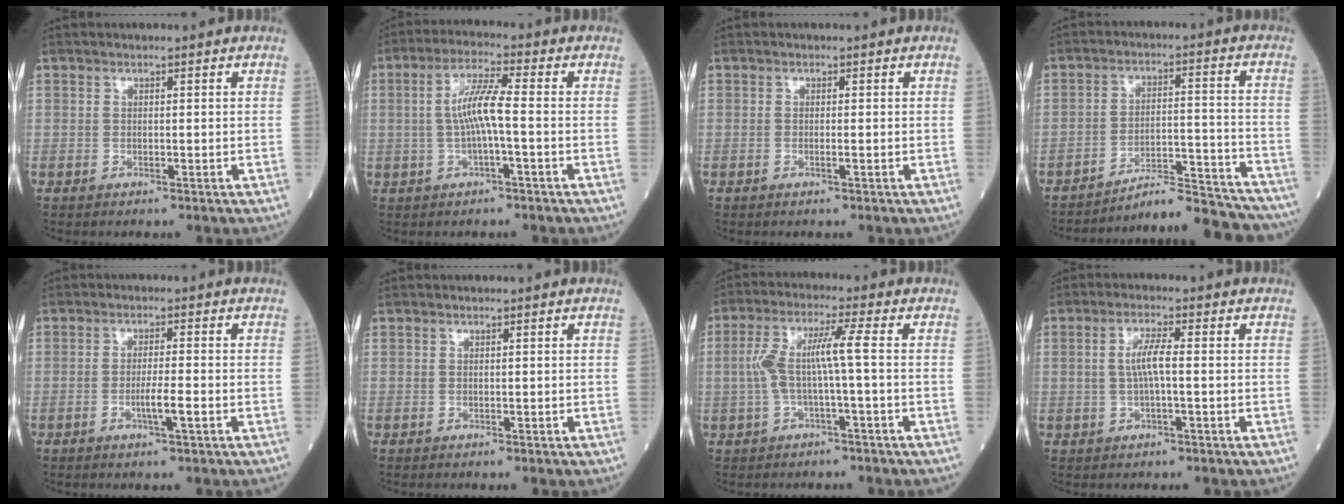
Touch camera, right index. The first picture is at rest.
{"total": 6.4, "force": [-0.4, 0.3, 6.3], "torque": [-0.127, 0.011, -0.010]}
{"total": 0.7, "force": [-0.3, -0.2, 0.6], "torque": [-0.013, -0.001, -0.005]}
{"total": 13.8, "force": [-13.6, 0.5, 2.1], "torque": [-0.017, 0.034, -0.196]}
{"total": 3.2, "force": [-1.2, -0.1, 3.0], "torque": [-0.050, -0.002, -0.021]}
{"total": 0.0}
{"total": 6.7, "force": [-0.4, 0.0, 6.7], "torque": [-0.145, 0.024, -0.007]}
{"total": 3.9, "force": [0.1, 0.3, 3.9], "torque": [-0.080, 0.005, 0.002]}